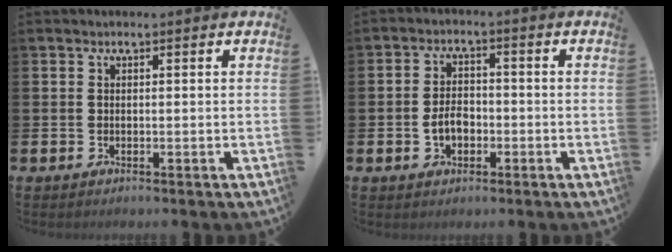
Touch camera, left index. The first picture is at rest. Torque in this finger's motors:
{"motor_torque": [0.26, -0.01, 0.08, 0.11]}